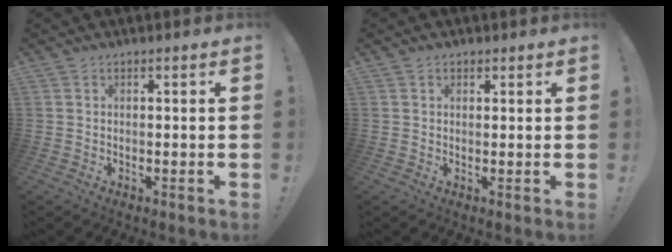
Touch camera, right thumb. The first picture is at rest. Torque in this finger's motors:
{"motor_torque": [-0.09, -0.20, -0.19, 0.07, 0.04]}